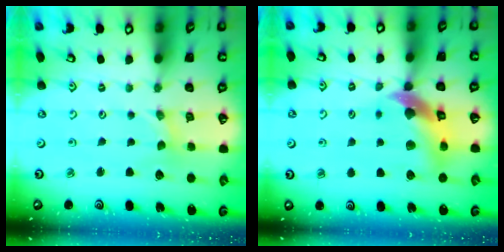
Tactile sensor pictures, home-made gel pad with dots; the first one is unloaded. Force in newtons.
{"total": 11.8, "press": 11.7, "slide": 1.9}